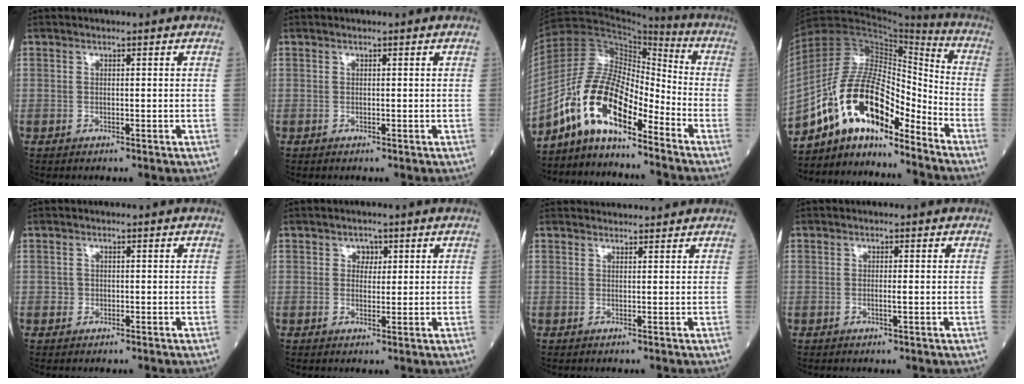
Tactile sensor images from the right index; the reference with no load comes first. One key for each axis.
{"total": 0.0}
{"total": 12.6, "fx": -8.5, "fy": 3.7, "fz": 8.5, "tx": -0.177, "ty": 0.027, "tz": -0.157}
{"total": 16.3, "fx": -11.3, "fy": 5.4, "fz": 10.4, "tx": -0.193, "ty": 0.041, "tz": -0.200}
{"total": 0.7, "fx": -0.2, "fy": 0.6, "fz": 0.0, "tx": 0.001, "ty": 0.005, "tz": -0.006}
{"total": 1.8, "fx": 0.7, "fy": 1.4, "fz": 0.9, "tx": -0.006, "ty": 0.000, "tz": 0.008}
{"total": 4.5, "fx": 4.4, "fy": 0.5, "fz": 0.7, "tx": -0.014, "ty": 0.033, "tz": 0.048}
{"total": 0.8, "fx": -0.2, "fy": -0.1, "fz": 0.8, "tx": -0.015, "ty": -0.001, "tz": -0.004}